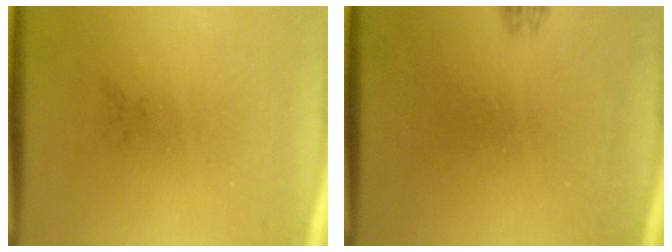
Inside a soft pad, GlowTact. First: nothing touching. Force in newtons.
{"total": 0.7}